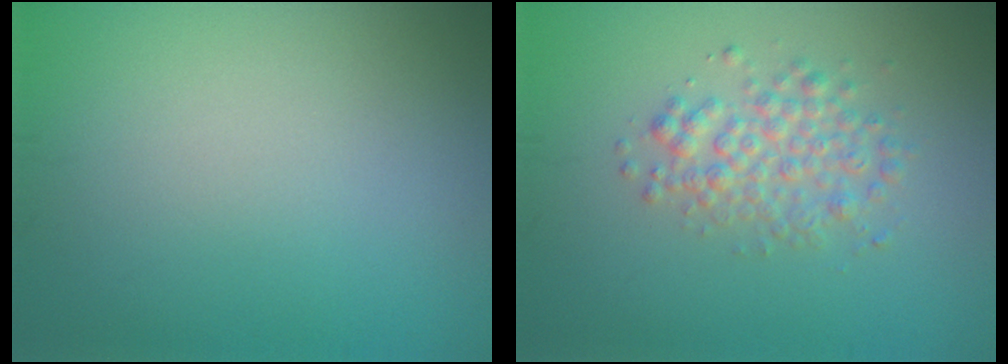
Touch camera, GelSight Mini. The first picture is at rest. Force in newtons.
{"total": 3.0, "press": 3.0, "slide": 0.1}